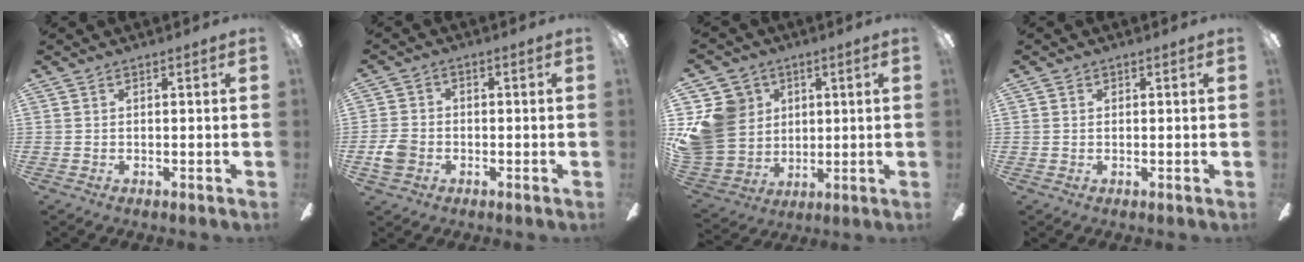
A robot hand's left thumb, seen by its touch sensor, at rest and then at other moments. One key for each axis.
{"total": 5.0, "fx": -2.0, "fy": 3.9, "fz": 2.3, "tx": -0.048, "ty": 0.015, "tz": -0.036}
{"total": 14.6, "fx": 3.4, "fy": 13.1, "fz": 5.4, "tx": -0.138, "ty": -0.006, "tz": 0.069}
{"total": 0.6, "fx": 0.1, "fy": 0.5, "fz": 0.2, "tx": -0.004, "ty": 0.003, "tz": 0.002}